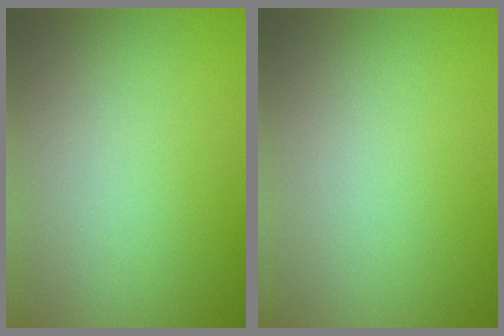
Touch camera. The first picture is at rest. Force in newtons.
{"total": 0.0}